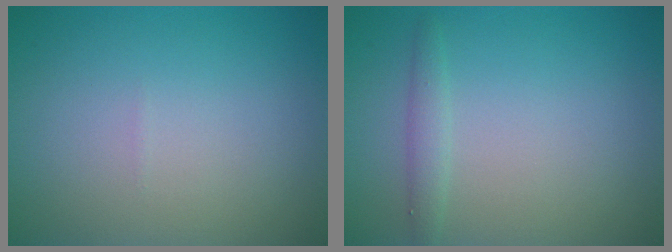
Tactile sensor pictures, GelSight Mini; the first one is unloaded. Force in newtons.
{"total": 1.2, "press": 1.2, "slide": 0.0}